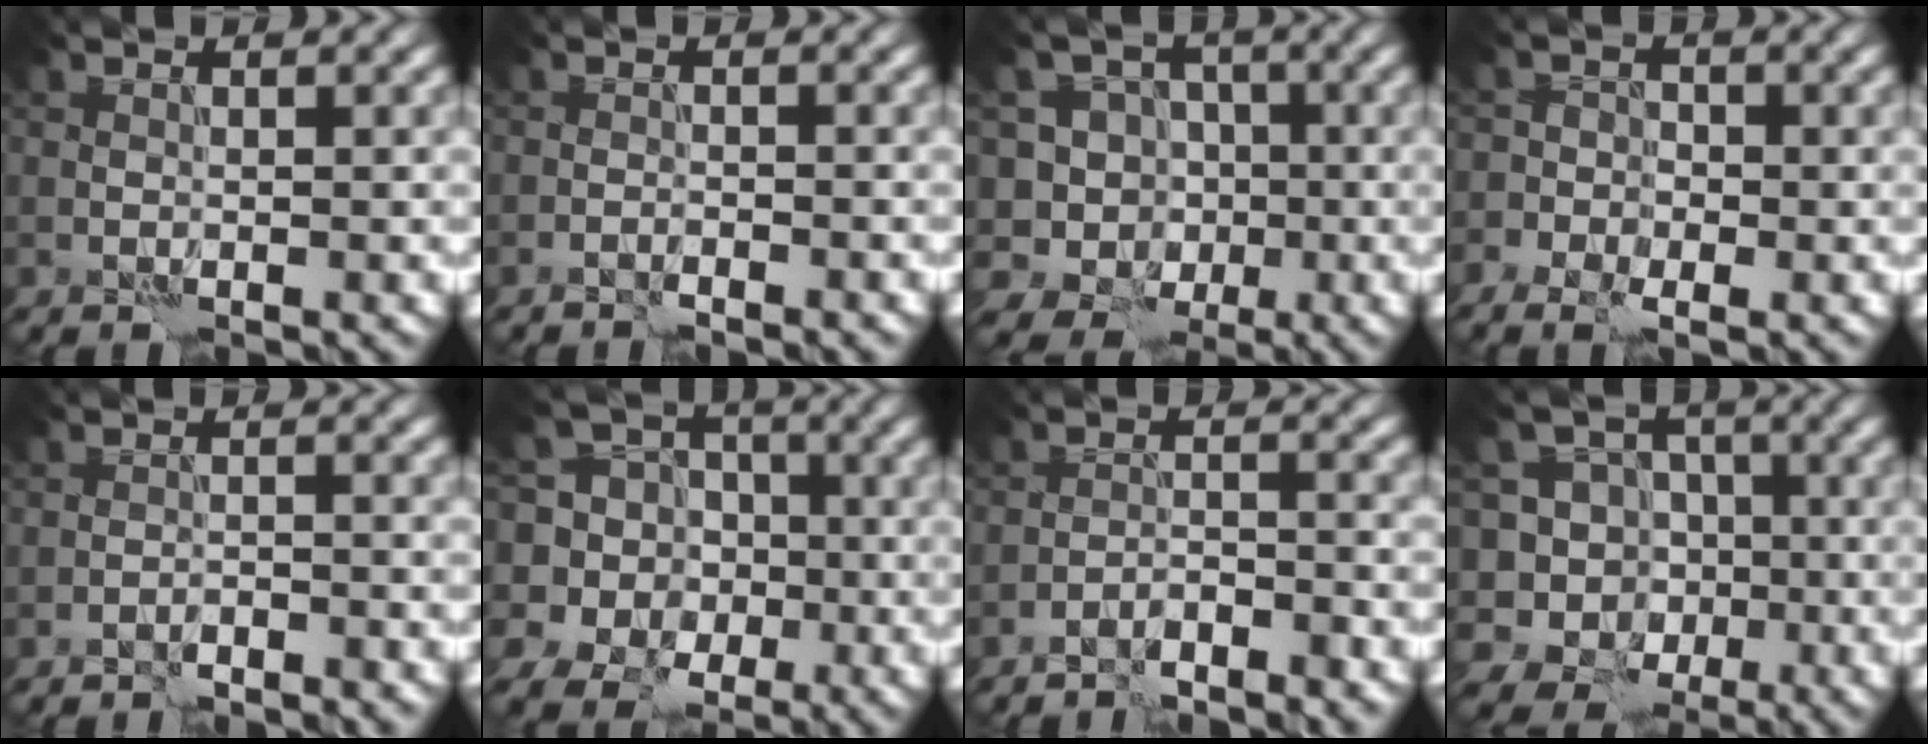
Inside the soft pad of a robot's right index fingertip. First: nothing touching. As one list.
[{"total": 1.1, "force": [-1.1, -0.2, 0.3], "torque": [-0.005, 0.001, -0.022]}, {"total": 8.8, "force": [-3.1, 8.0, 1.8], "torque": [-0.029, 0.016, -0.068]}, {"total": 4.8, "force": [-2.8, 3.3, 2.1], "torque": [-0.015, -0.008, -0.055]}, {"total": 2.2, "force": [-2.2, 0.2, 0.6], "torque": [-0.002, 0.004, -0.037]}, {"total": 10.8, "force": [-0.5, 10.3, 3.2], "torque": [-0.099, 0.021, -0.035]}, {"total": 3.7, "force": [-3.4, 0.6, 1.5], "torque": [-0.021, 0.004, -0.059]}, {"total": 9.9, "force": [-4.0, 8.9, 1.6], "torque": [-0.036, 0.014, -0.078]}]